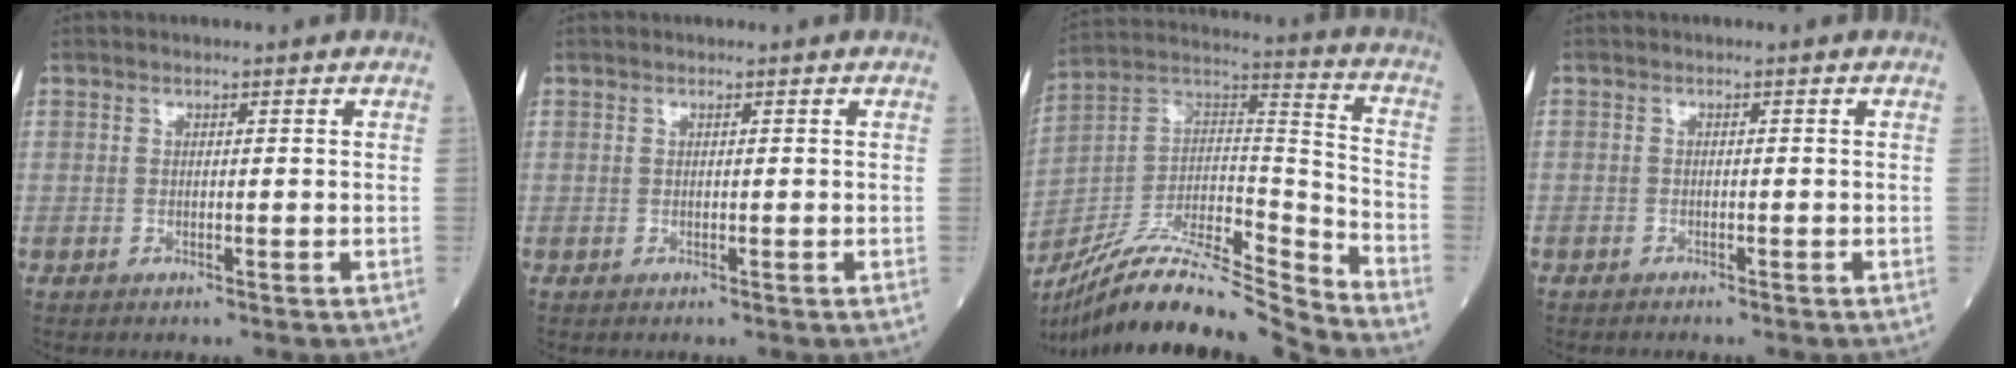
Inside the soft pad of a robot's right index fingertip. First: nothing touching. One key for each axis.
{"total": 0.0}
{"total": 19.5, "fx": -18.0, "fy": 0.7, "fz": 7.4, "tx": -0.146, "ty": 0.034, "tz": -0.323}
{"total": 0.6, "fx": -0.5, "fy": 0.4, "fz": 0.0, "tx": -0.006, "ty": 0.002, "tz": -0.015}